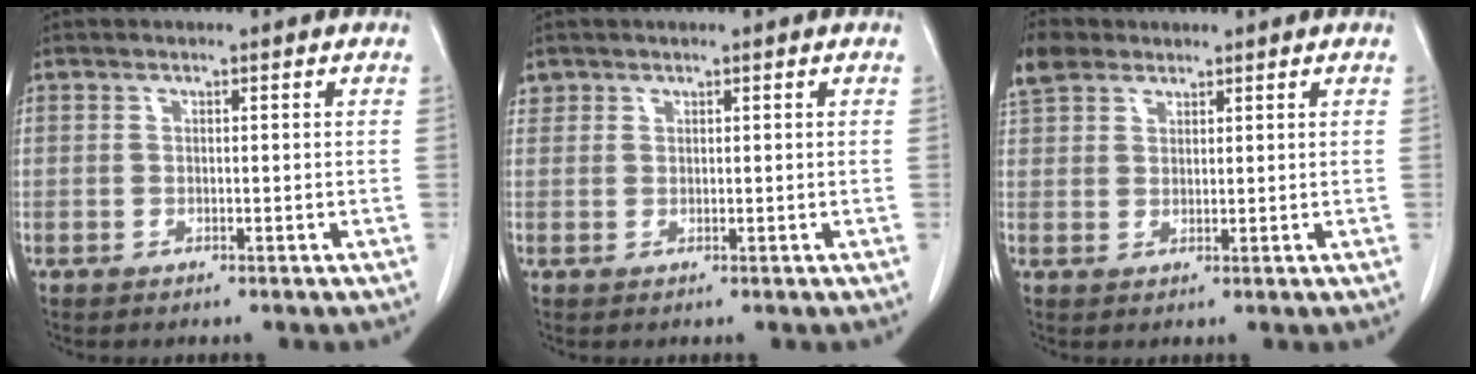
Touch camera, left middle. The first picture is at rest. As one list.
[{"total": 1.1, "force": [0.8, 0.8, 0.0], "torque": [0.008, 0.008, 0.011]}, {"total": 4.5, "force": [3.3, 2.7, 1.5], "torque": [-0.040, 0.018, 0.071]}]